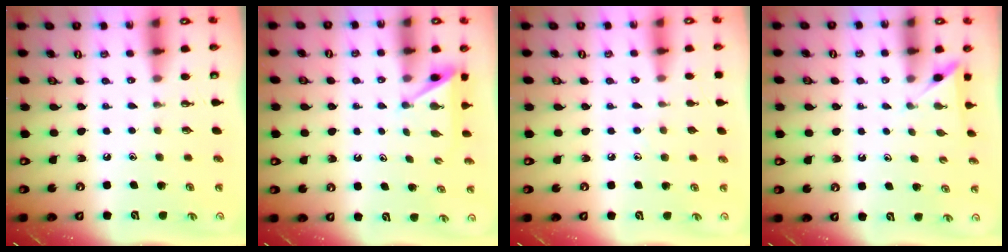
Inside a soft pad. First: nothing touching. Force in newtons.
{"total": 5.1, "press": 5.1, "slide": 0.3}
{"total": 6.1, "press": 6.1, "slide": 0.5}
{"total": 2.2, "press": 2.2, "slide": 0.2}